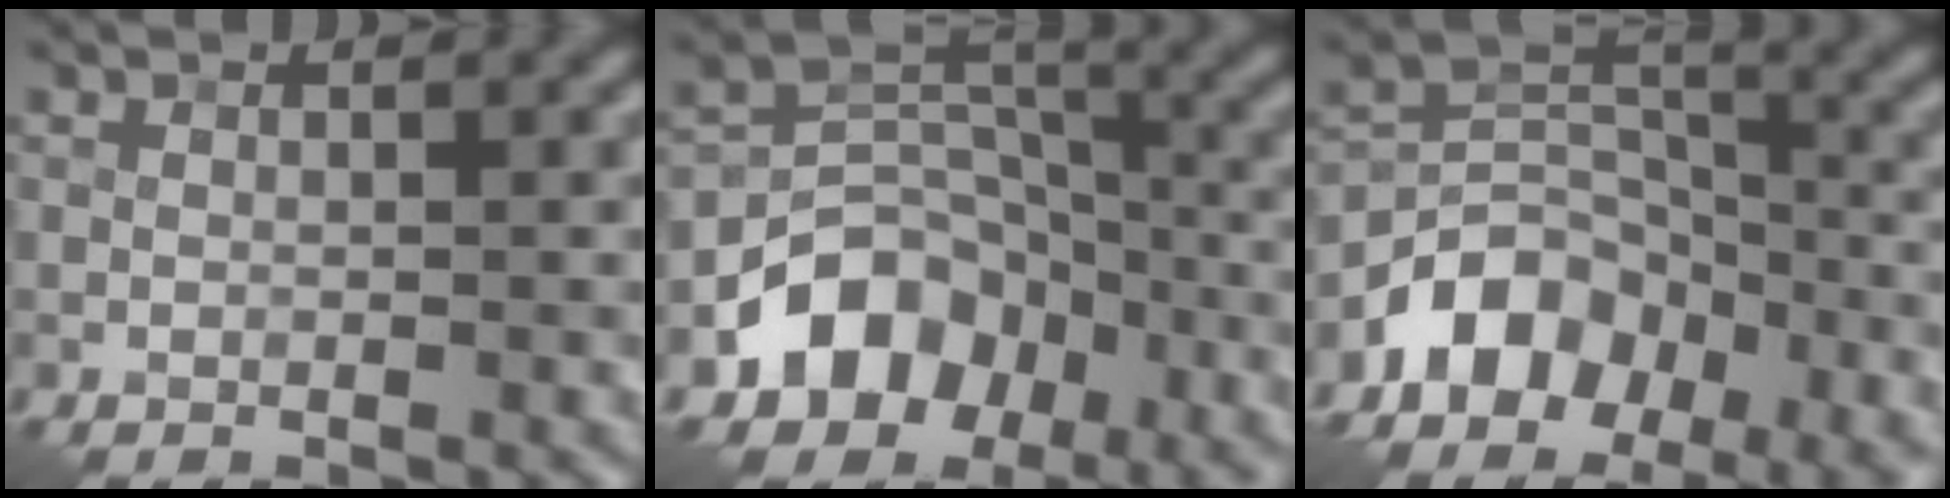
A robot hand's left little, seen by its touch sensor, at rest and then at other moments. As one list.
[{"total": 8.5, "force": [-4.7, 6.3, 3.4], "torque": [-0.032, -0.006, -0.087]}, {"total": 7.5, "force": [-5.0, 4.3, 3.7], "torque": [-0.051, -0.001, -0.099]}]